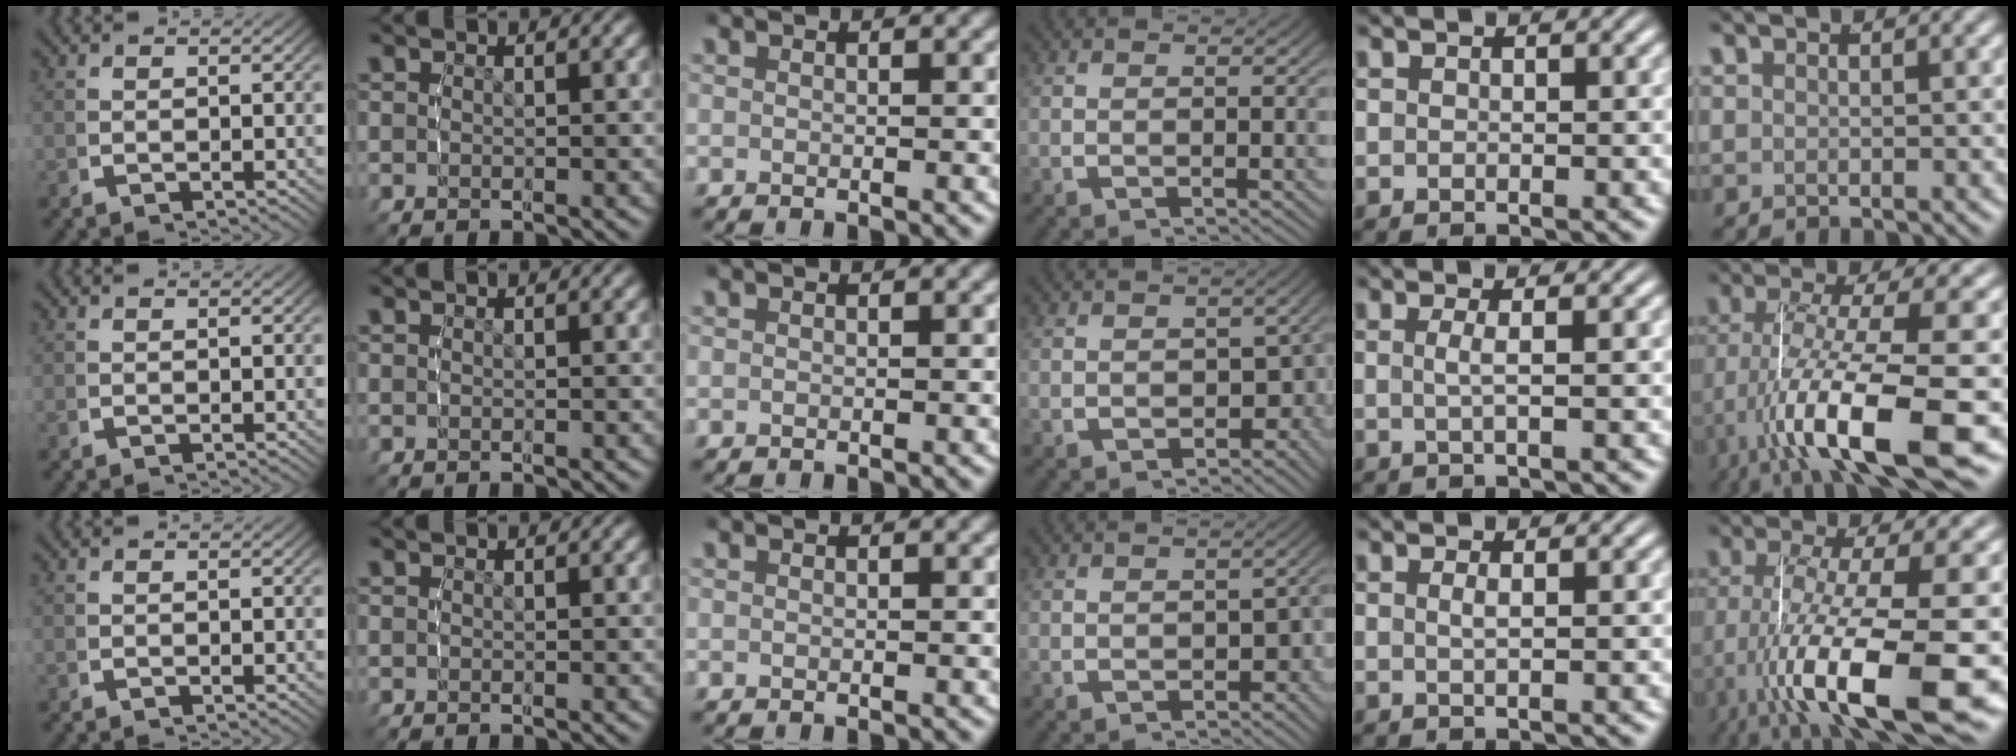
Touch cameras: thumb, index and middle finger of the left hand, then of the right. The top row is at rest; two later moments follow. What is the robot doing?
{"motion": "lift_and_place", "object": "condiment"}